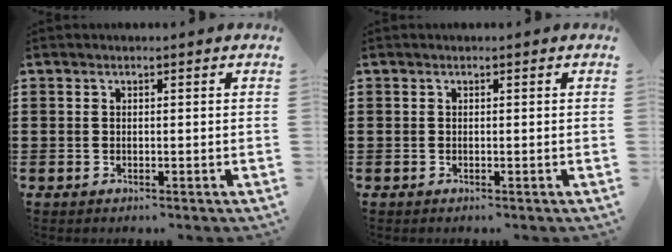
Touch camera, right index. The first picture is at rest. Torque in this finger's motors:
{"motor_torque": [0.00, 0.00, 0.01, -0.01]}